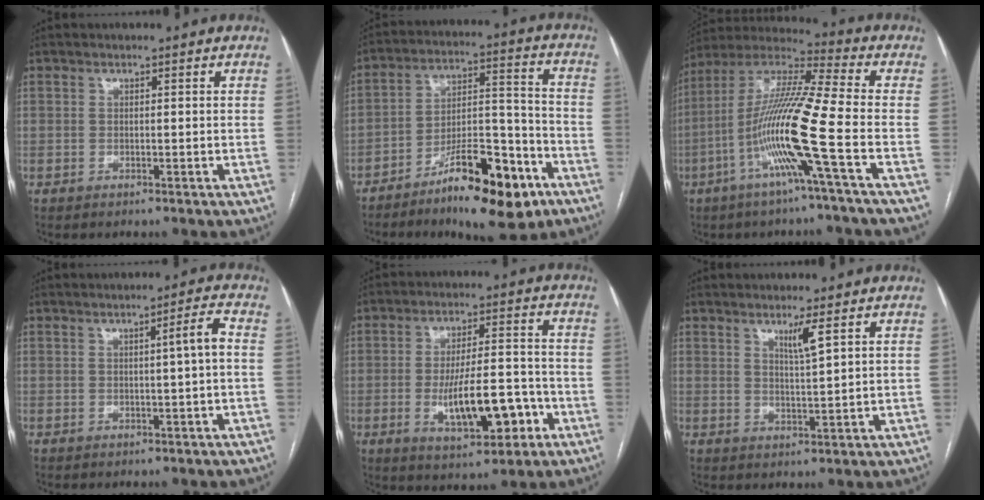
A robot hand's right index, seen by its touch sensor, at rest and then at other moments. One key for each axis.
{"total": 16.3, "fx": -9.9, "fy": 4.2, "fz": 12.2, "tx": -0.186, "ty": 0.020, "tz": -0.155}
{"total": 15.2, "fx": -5.0, "fy": -1.5, "fz": 14.3, "tx": -0.282, "ty": -0.001, "tz": -0.105}
{"total": 2.9, "fx": 0.0, "fy": -0.5, "fz": 2.8, "tx": -0.039, "ty": 0.002, "tz": 0.002}
{"total": 11.4, "fx": -3.7, "fy": 3.5, "fz": 10.2, "tx": -0.175, "ty": 0.009, "tz": -0.051}
{"total": 3.1, "fx": 1.8, "fy": -0.5, "fz": 2.5, "tx": -0.047, "ty": -0.009, "tz": 0.034}